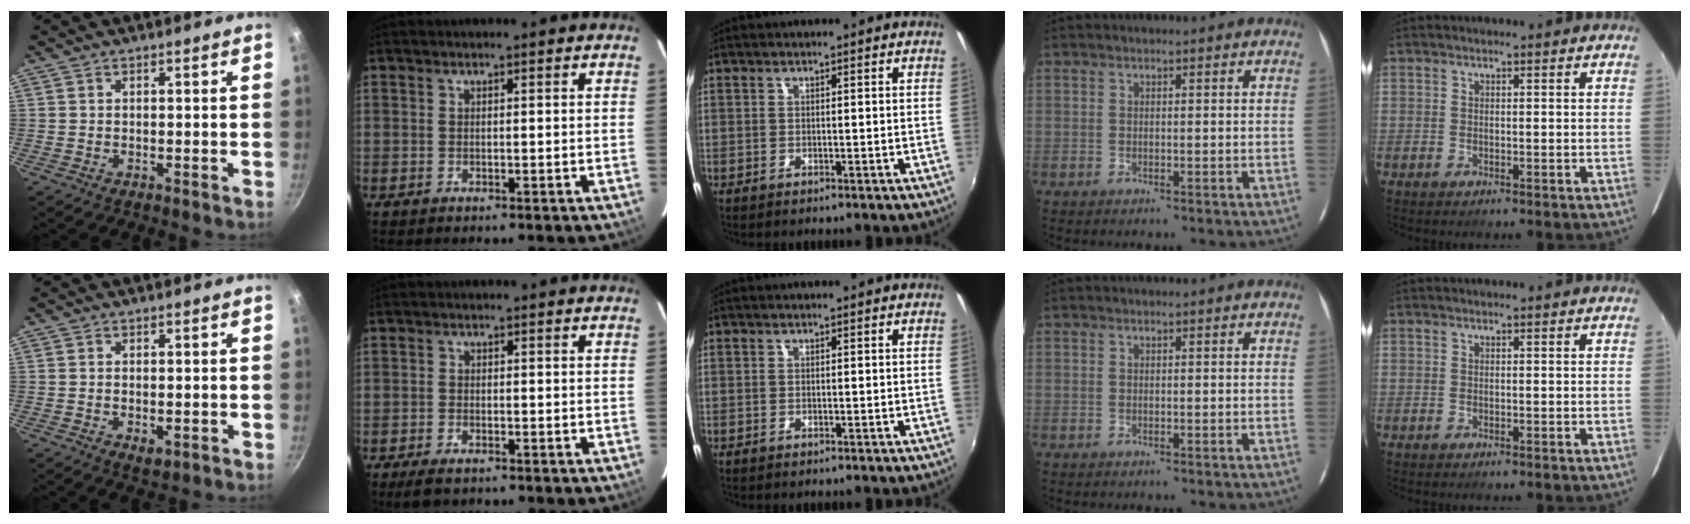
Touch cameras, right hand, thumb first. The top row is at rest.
{"thumb": {"total": 2.7, "force": [-0.6, 1.5, 2.2], "torque": [-0.035, -0.008, -0.008]}, "index": {"total": 3.5, "force": [-2.6, 1.3, 1.9], "torque": [-0.051, -0.010, -0.047]}}